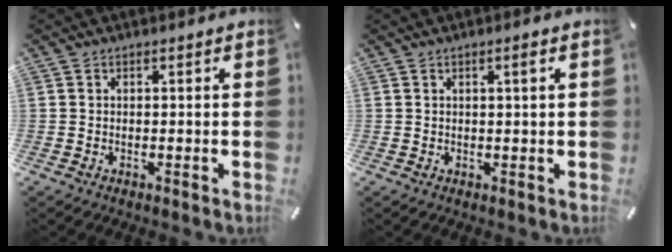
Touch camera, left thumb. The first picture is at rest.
{"total": 1.5, "force": [0.6, 0.0, 1.4], "torque": [-0.027, 0.001, 0.009]}